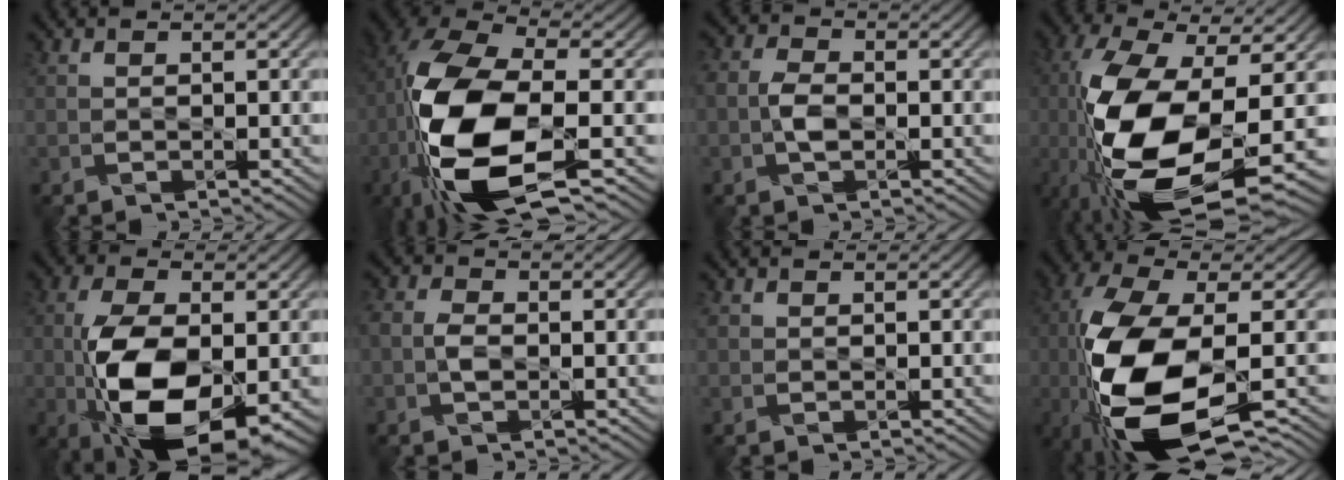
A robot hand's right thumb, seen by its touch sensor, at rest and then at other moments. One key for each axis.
{"total": 16.7, "fx": -5.1, "fy": 6.9, "fz": 14.3, "tx": -0.325, "ty": -0.018, "tz": -0.099}
{"total": 3.0, "fx": -0.6, "fy": 1.8, "fz": 2.3, "tx": -0.056, "ty": 0.008, "tz": -0.020}
{"total": 16.7, "fx": -4.6, "fy": 6.7, "fz": 14.6, "tx": -0.331, "ty": -0.026, "tz": -0.081}
{"total": 14.0, "fx": -3.4, "fy": 7.0, "fz": 11.7, "tx": -0.231, "ty": -0.013, "tz": -0.065}
{"total": 2.4, "fx": -0.4, "fy": 1.6, "fz": 1.7, "tx": -0.042, "ty": 0.006, "tz": -0.014}
{"total": 0.7, "fx": 0.2, "fy": 0.7, "fz": 0.1, "tx": 0.001, "ty": 0.001, "tz": 0.001}
{"total": 15.3, "fx": -4.5, "fy": 6.3, "fz": 13.2, "tx": -0.313, "ty": -0.026, "tz": -0.087}